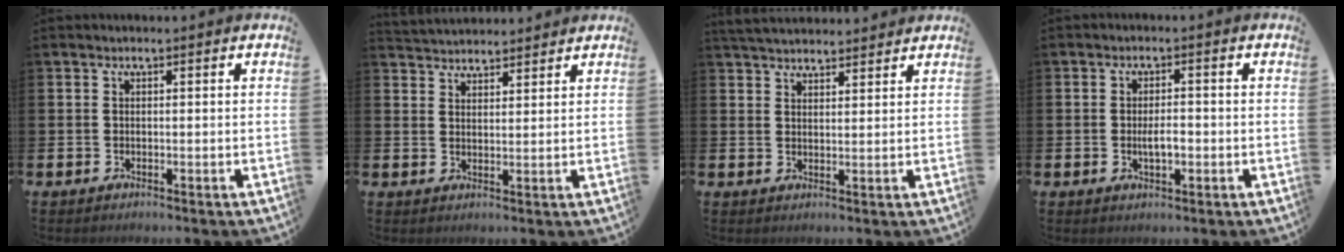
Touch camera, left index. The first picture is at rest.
{"total": 3.3, "force": [3.2, 0.5, -0.4], "torque": [-0.003, -0.015, 0.060]}
{"total": 3.9, "force": [3.8, 0.7, 0.4], "torque": [-0.018, -0.016, 0.071]}
{"total": 2.6, "force": [-0.5, 1.0, 2.3], "torque": [-0.035, -0.003, -0.012]}